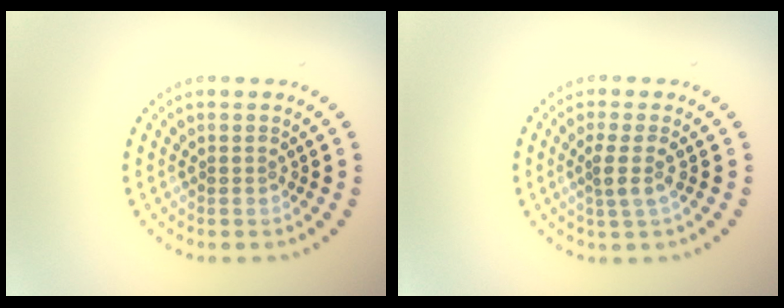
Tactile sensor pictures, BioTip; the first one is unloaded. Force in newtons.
{"total": 2.1, "press": 1.6, "slide": 1.4}